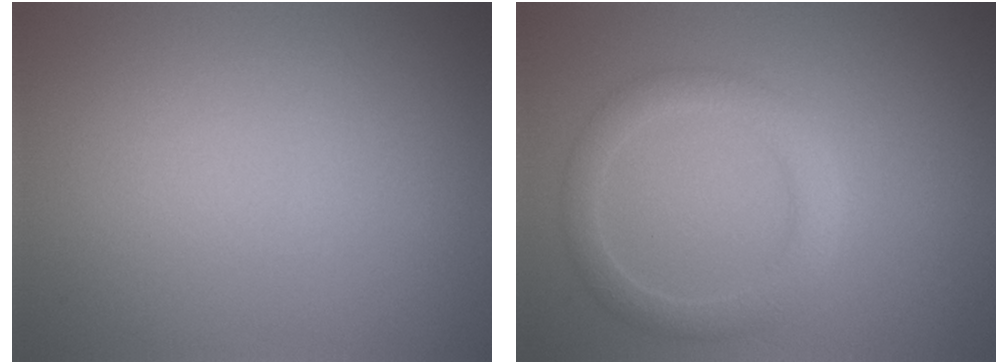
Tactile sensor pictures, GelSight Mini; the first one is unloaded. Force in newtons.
{"total": 2.8, "press": 2.8, "slide": 0.1}